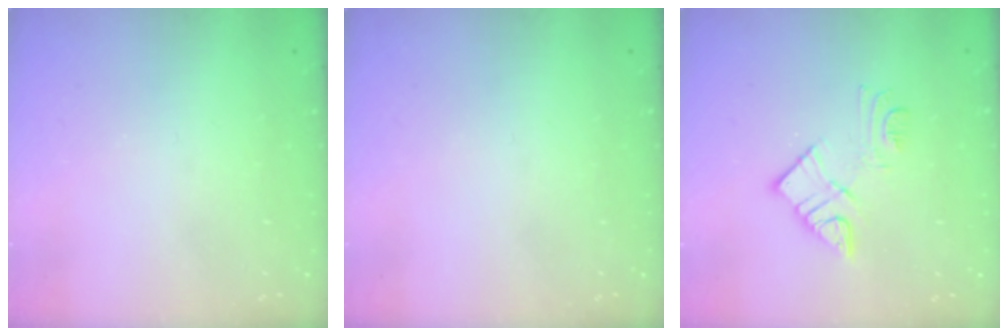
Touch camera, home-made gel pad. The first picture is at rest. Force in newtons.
{"total": 0.0}
{"total": 10.5, "press": 10.5, "slide": 0.7}